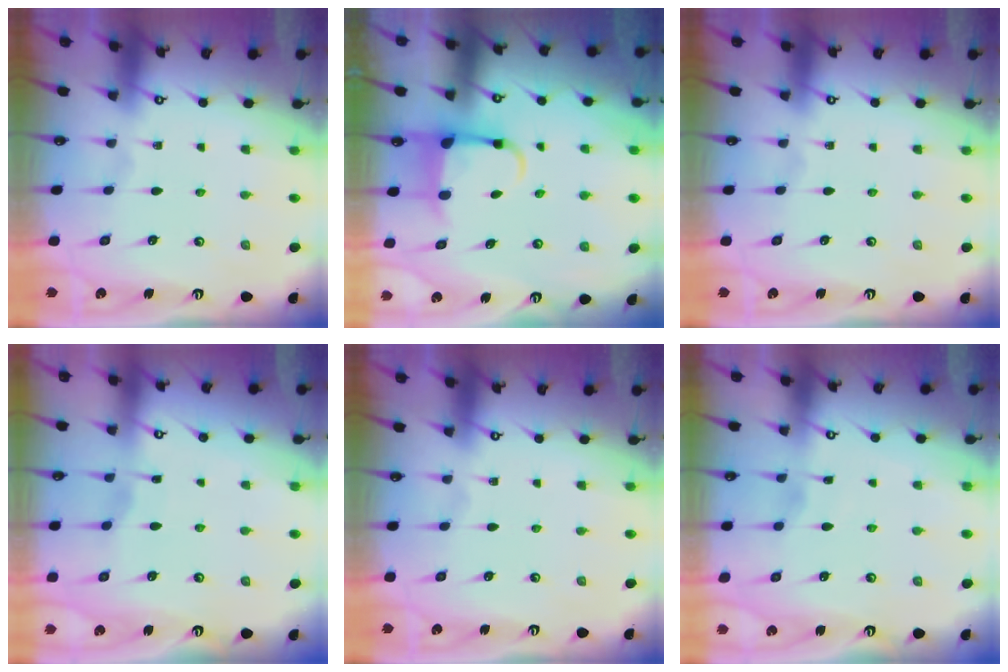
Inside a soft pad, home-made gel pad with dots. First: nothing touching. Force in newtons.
{"total": 6.5, "press": 6.4, "slide": 1.2}
{"total": 0.0}
{"total": 2.8, "press": 2.8, "slide": 0.4}
{"total": 0.0}
{"total": 2.3, "press": 2.3, "slide": 0.3}